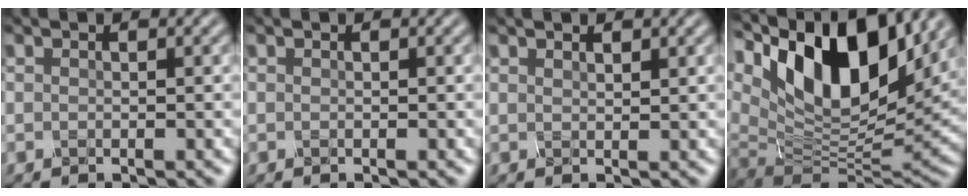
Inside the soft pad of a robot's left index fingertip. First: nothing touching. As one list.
[{"total": 0.0}, {"total": 0.9, "force": [0.8, 0.1, 0.3], "torque": [-0.007, 0.000, 0.014]}, {"total": 14.2, "force": [6.3, 6.8, 10.8], "torque": [-0.187, 0.020, 0.102]}]